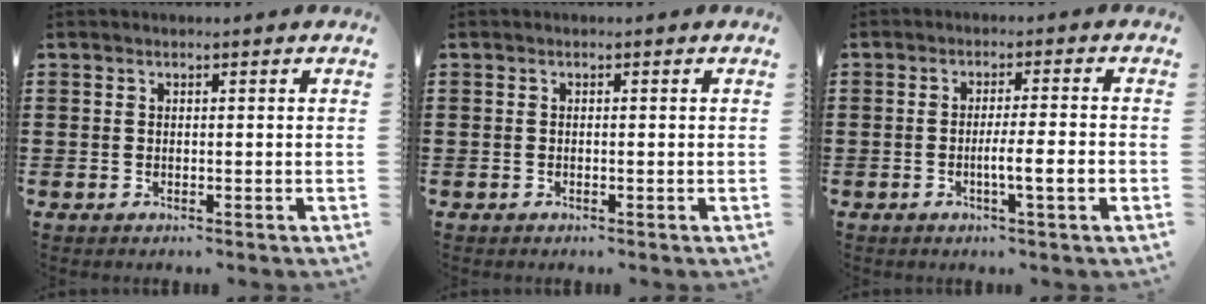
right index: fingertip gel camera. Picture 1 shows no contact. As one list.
[{"total": 0.0}, {"total": 4.8, "force": [-1.4, 0.0, 4.5], "torque": [-0.077, -0.008, -0.025]}]